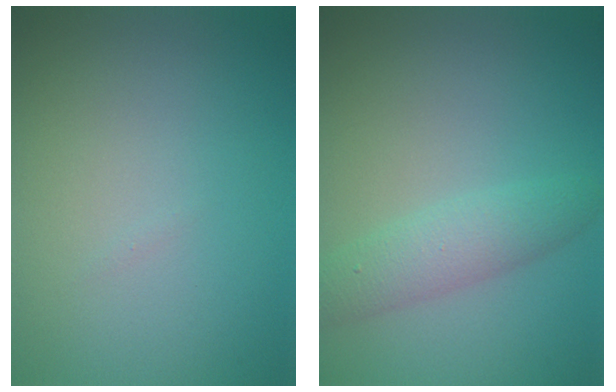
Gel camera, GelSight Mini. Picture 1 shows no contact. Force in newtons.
{"total": 3.0, "press": 3.0, "slide": 0.1}